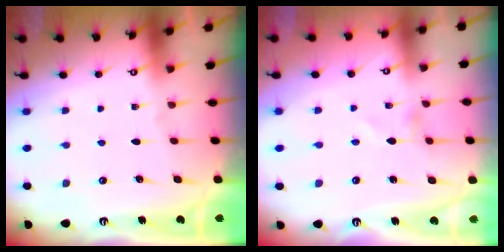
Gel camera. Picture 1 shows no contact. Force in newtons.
{"total": 0.8, "press": 0.7, "slide": 0.3}